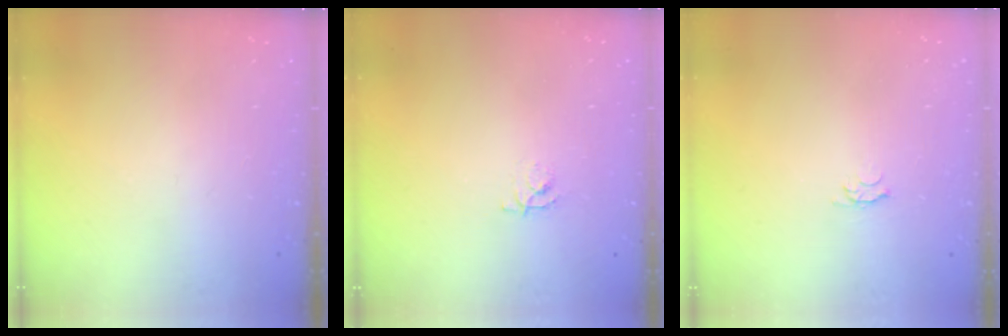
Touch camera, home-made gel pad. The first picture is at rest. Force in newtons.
{"total": 3.8, "press": 3.7, "slide": 0.6}
{"total": 3.3, "press": 3.3, "slide": 0.5}